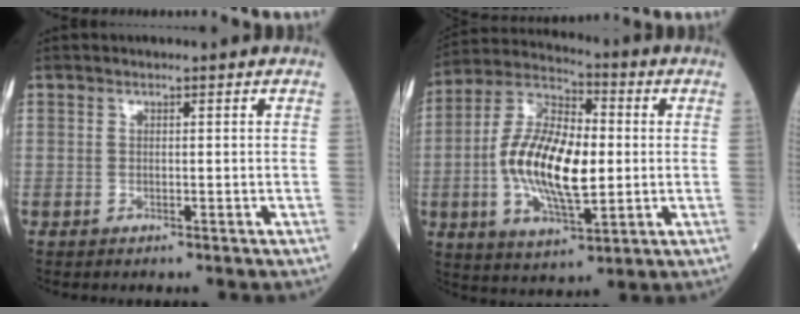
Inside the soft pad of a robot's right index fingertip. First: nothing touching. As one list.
[{"total": 16.3, "force": [-0.9, 6.3, 15.0], "torque": [-0.303, 0.009, -0.017]}]